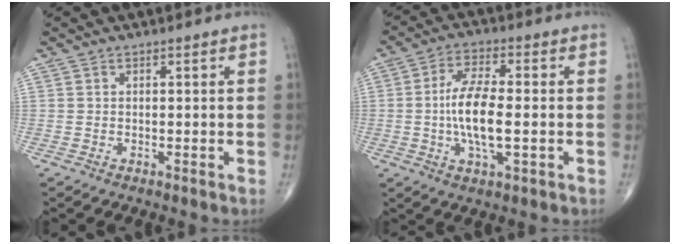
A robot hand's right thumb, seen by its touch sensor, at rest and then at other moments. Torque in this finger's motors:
{"motor_torque": [2.41, 2.60, 1.27, -0.31, 0.44]}